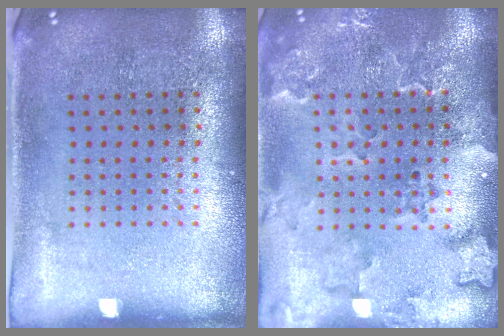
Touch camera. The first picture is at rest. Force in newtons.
{"total": 2.6, "press": 2.3, "slide": 1.1}